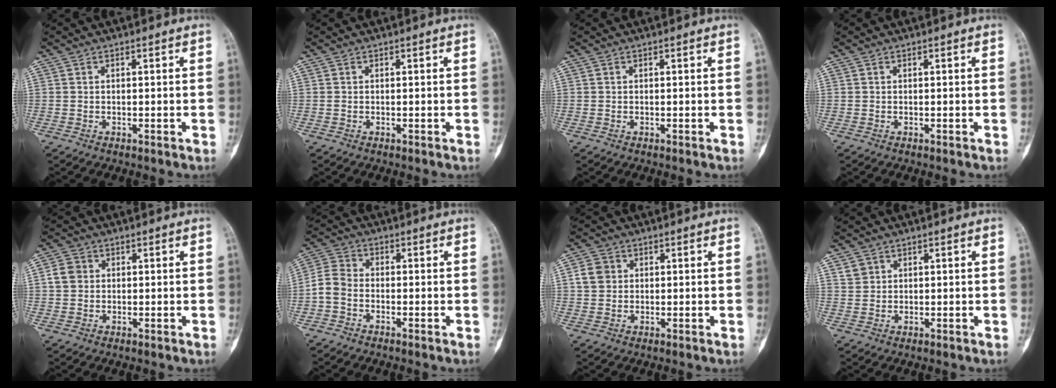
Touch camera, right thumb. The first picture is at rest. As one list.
[{"total": 0.0}, {"total": 0.0}, {"total": 0.0}, {"total": 3.4, "force": [0.6, 3.0, 1.6], "torque": [-0.019, 0.004, 0.009]}, {"total": 4.6, "force": [-1.5, 3.3, 2.8], "torque": [-0.056, 0.015, -0.043]}, {"total": 4.0, "force": [0.9, 3.5, 1.8], "torque": [-0.018, 0.002, 0.016]}, {"total": 2.2, "force": [1.3, 1.7, 0.4], "torque": [0.011, -0.005, 0.021]}]